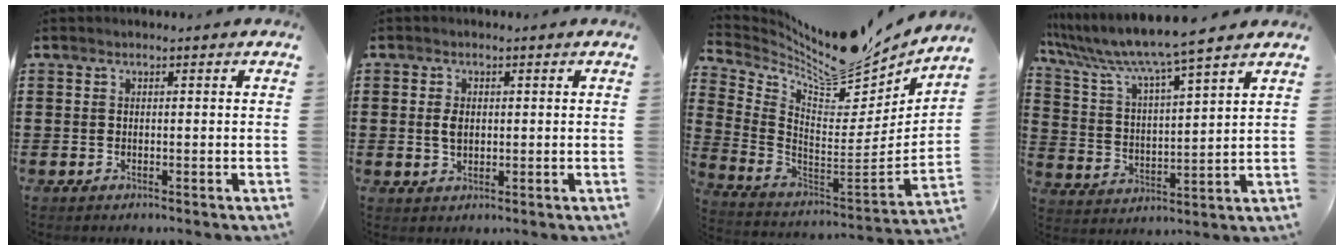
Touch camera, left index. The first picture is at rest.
{"total": 2.4, "force": [0.3, 1.5, 1.9], "torque": [-0.047, 0.002, 0.003]}
{"total": 10.4, "force": [9.1, 2.3, 4.3], "torque": [-0.111, -0.075, 0.153]}
{"total": 7.5, "force": [6.7, -0.5, 3.3], "torque": [-0.094, -0.046, 0.109]}